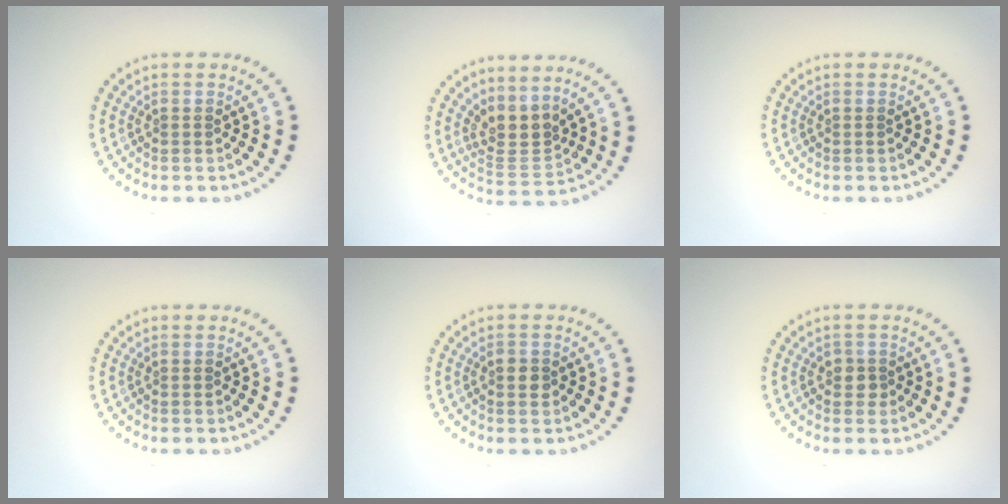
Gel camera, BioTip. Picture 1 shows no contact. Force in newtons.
{"total": 3.0, "press": 2.1, "slide": 2.1}
{"total": 0.0}
{"total": 0.0}
{"total": 1.3, "press": 1.3, "slide": 0.1}
{"total": 1.3, "press": 1.2, "slide": 0.5}